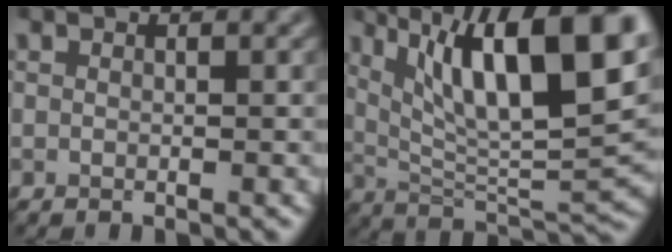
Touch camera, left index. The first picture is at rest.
{"total": 14.3, "force": [5.9, 4.3, 12.3], "torque": [-0.196, 0.002, 0.101]}